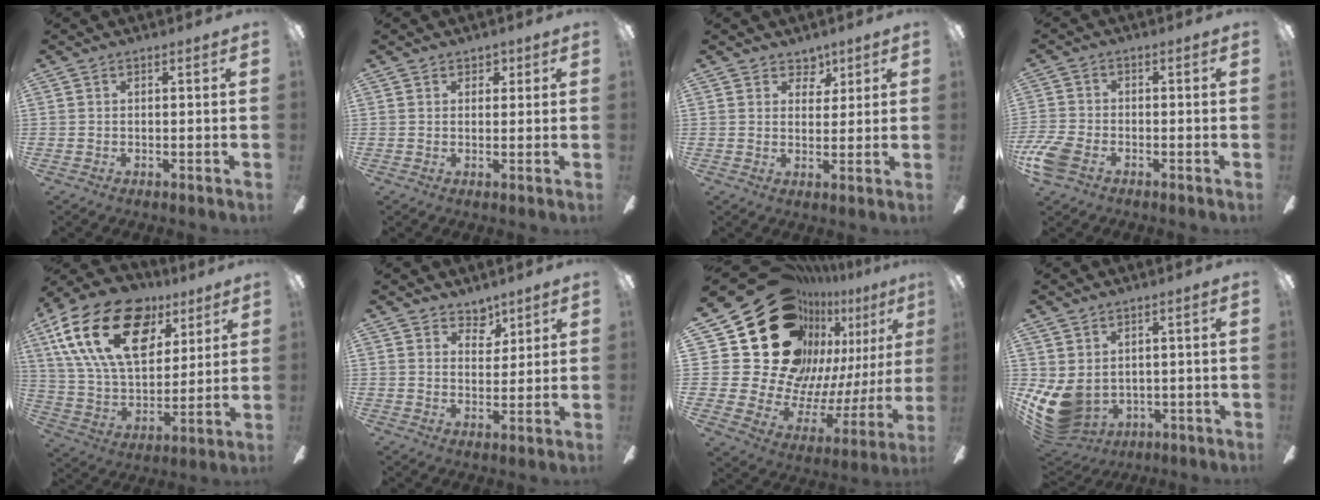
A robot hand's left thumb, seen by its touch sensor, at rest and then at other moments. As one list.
[{"total": 2.3, "force": [1.3, 1.9, 0.3], "torque": [0.006, -0.001, 0.022]}, {"total": 4.9, "force": [3.5, 3.4, 0.9], "torque": [0.000, -0.021, 0.059]}, {"total": 6.6, "force": [-3.1, 4.2, 4.1], "torque": [-0.099, 0.008, -0.058]}, {"total": 25.4, "force": [11.5, 15.1, 16.9], "torque": [-0.318, -0.042, 0.204]}, {"total": 5.0, "force": [4.0, 2.9, 0.6], "torque": [-0.005, -0.025, 0.071]}, {"total": 32.8, "force": [16.6, 21.3, 18.5], "torque": [-0.319, -0.140, 0.353]}, {"total": 9.4, "force": [-0.8, 7.2, 6.0], "torque": [-0.164, -0.014, -0.010]}]